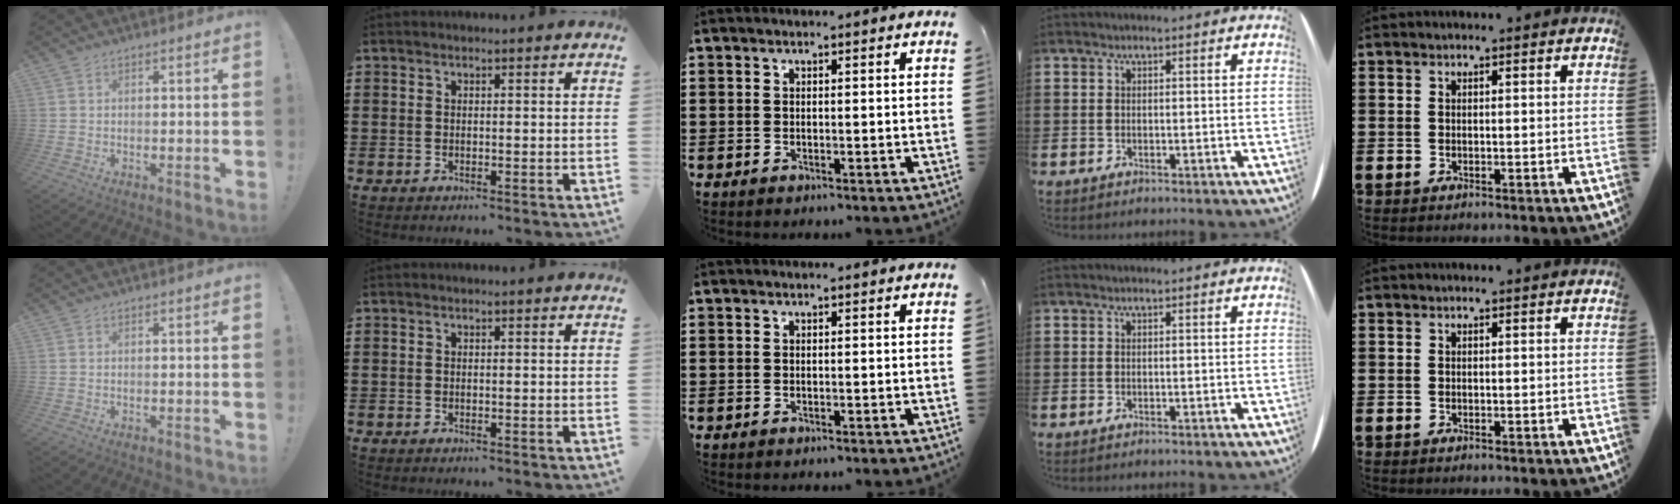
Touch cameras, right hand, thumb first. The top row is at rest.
{}